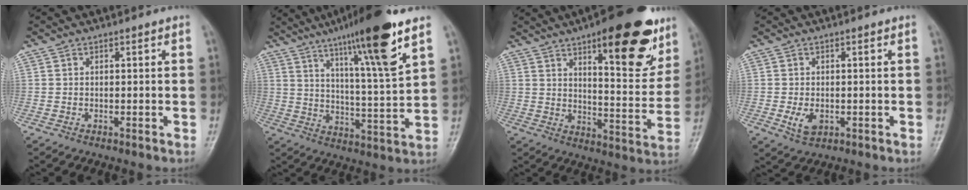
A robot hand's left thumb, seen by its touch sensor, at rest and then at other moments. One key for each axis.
{"total": 17.4, "fx": 10.6, "fy": 1.4, "fz": 13.7, "tx": -0.211, "ty": -0.051, "tz": 0.169}
{"total": 21.3, "fx": 11.9, "fy": 7.2, "fz": 16.0, "tx": -0.171, "ty": -0.052, "tz": 0.169}
{"total": 3.8, "fx": -0.8, "fy": 2.5, "fz": 2.7, "tx": -0.048, "ty": -0.005, "tz": -0.009}